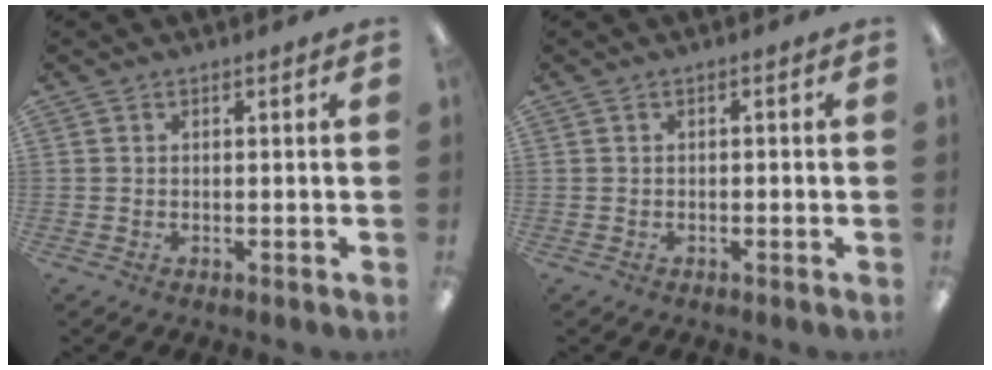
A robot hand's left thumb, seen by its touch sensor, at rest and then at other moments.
{"total": 0.7, "force": [-0.4, 0.3, 0.4], "torque": [-0.008, 0.002, -0.009]}